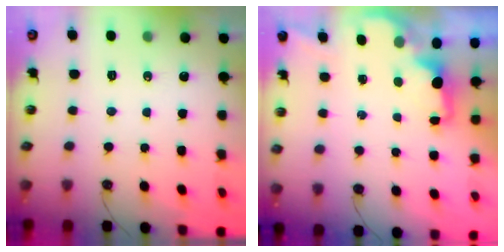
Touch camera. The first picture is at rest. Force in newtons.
{"total": 1.6, "press": 1.4, "slide": 0.7}